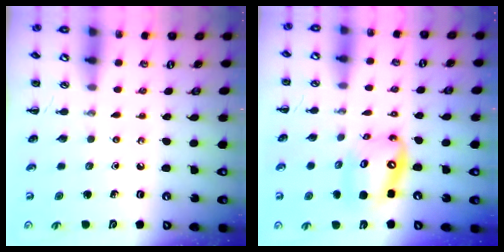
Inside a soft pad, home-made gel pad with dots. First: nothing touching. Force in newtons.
{"total": 12.7, "press": 12.2, "slide": 3.3}